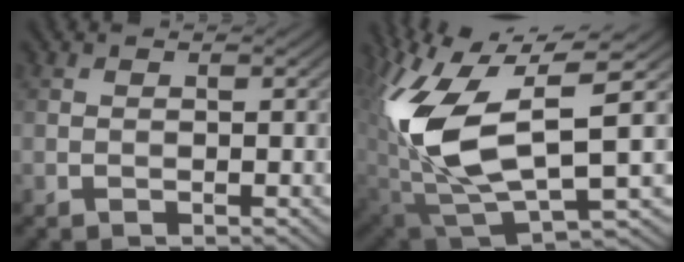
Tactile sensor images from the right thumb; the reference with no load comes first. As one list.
[{"total": 14.0, "force": [2.6, 6.0, 12.4], "torque": [-0.266, -0.016, 0.056]}]